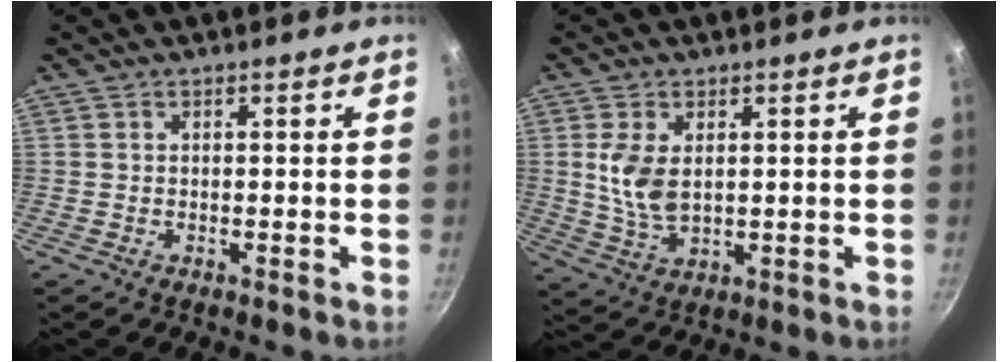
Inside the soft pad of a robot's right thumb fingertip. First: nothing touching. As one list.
[{"total": 7.4, "force": [1.4, 4.3, 5.9], "torque": [-0.119, -0.012, 0.032]}]